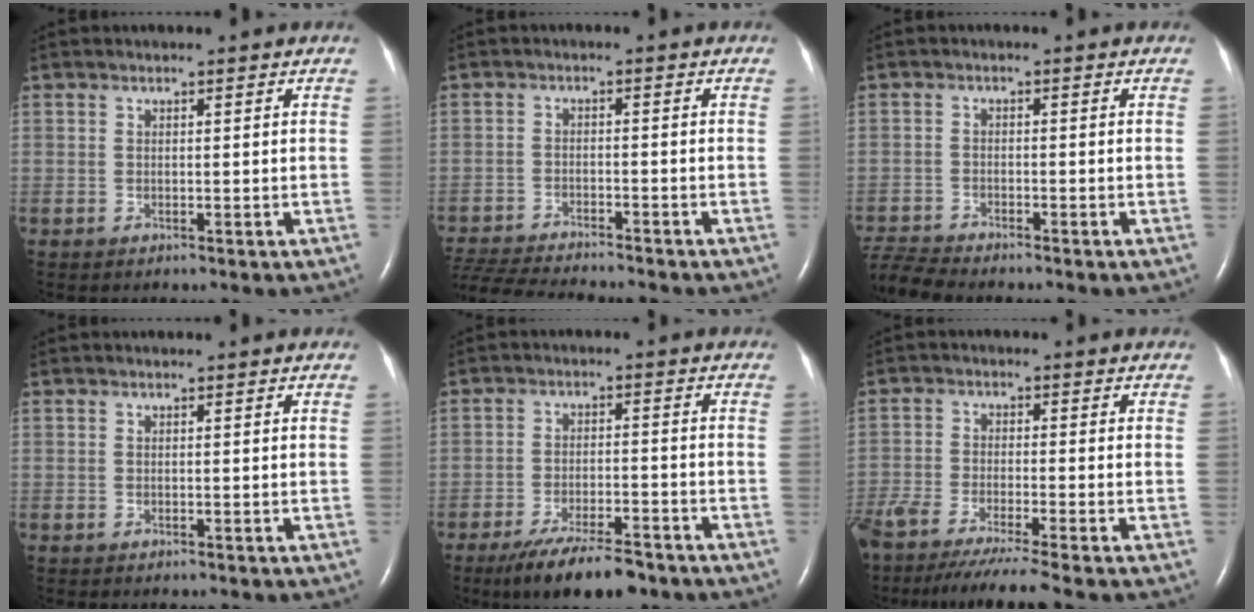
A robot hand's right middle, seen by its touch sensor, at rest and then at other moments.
{"total": 13.2, "force": [-12.2, 1.2, 5.0], "torque": [-0.096, -0.016, -0.190]}
{"total": 5.2, "force": [-5.2, -0.3, 0.8], "torque": [-0.022, -0.015, -0.097]}
{"total": 1.1, "force": [-0.9, 0.2, 0.5], "torque": [-0.009, -0.003, -0.010]}
{"total": 10.5, "force": [-8.1, 2.3, 6.2], "torque": [-0.105, -0.020, -0.135]}
{"total": 11.9, "force": [-10.2, -1.0, 6.1], "torque": [-0.084, -0.039, -0.165]}